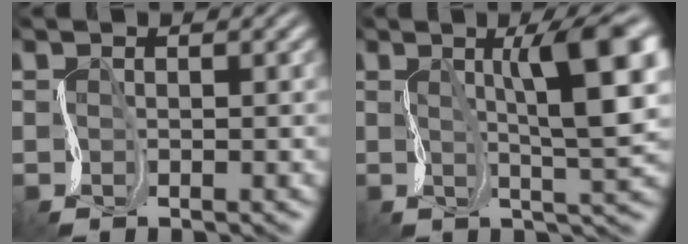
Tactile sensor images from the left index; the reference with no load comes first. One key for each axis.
{"total": 7.0, "fx": 2.1, "fy": 1.1, "fz": 6.6, "tx": -0.096, "ty": 0.018, "tz": 0.033}